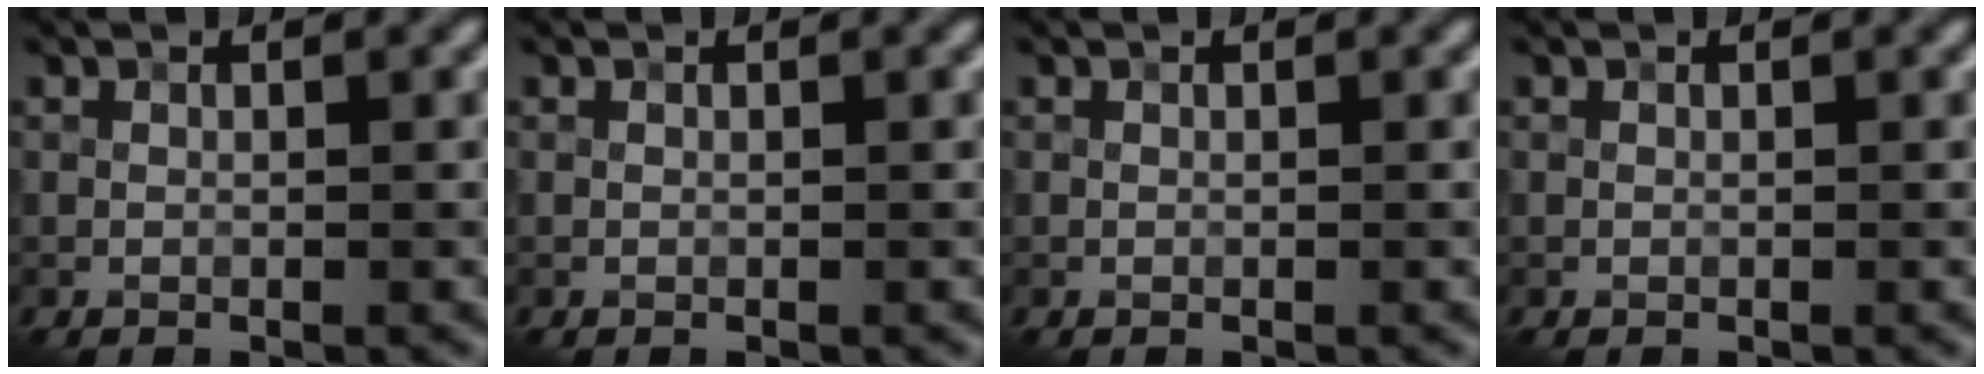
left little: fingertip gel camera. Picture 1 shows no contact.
{"total": 0.0}
{"total": 0.0}
{"total": 0.0}